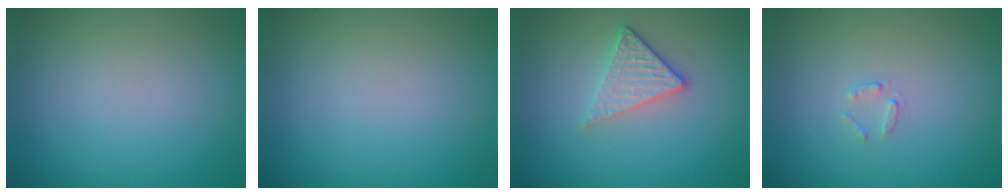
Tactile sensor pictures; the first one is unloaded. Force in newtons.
{"total": 0.0}
{"total": 2.8, "press": 2.5, "slide": 1.3}
{"total": 0.7, "press": 0.4, "slide": 0.6}